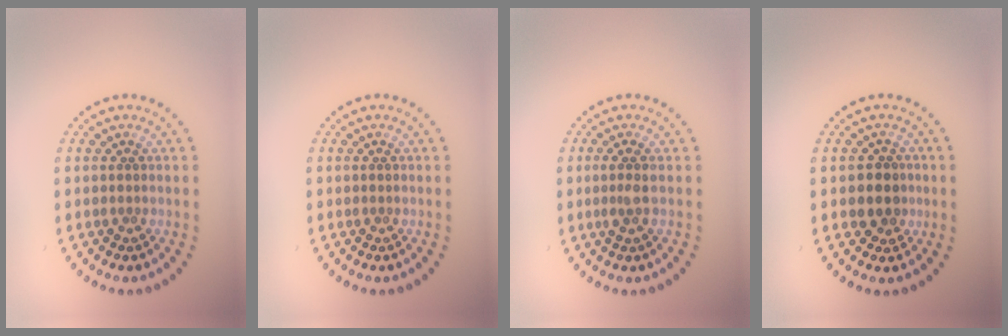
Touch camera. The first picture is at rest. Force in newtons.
{"total": 0.0}
{"total": 1.4, "press": 1.1, "slide": 0.8}
{"total": 2.6, "press": 2.3, "slide": 1.0}